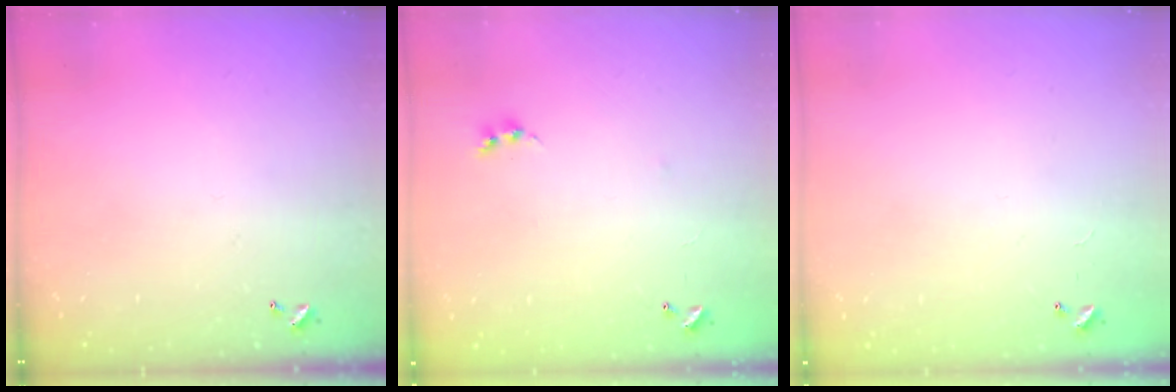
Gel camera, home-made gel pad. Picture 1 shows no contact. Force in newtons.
{"total": 7.2, "press": 7.2, "slide": 0.7}
{"total": 7.2, "press": 7.2, "slide": 0.5}